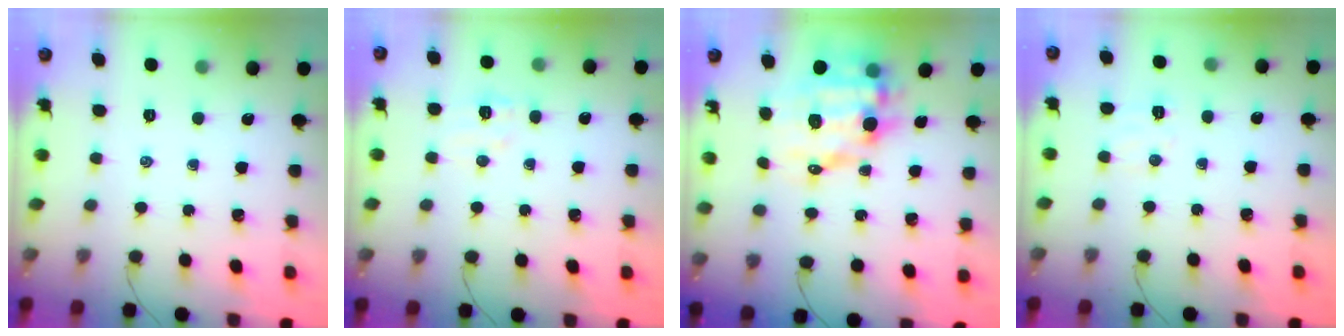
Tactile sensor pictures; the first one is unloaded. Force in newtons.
{"total": 5.7, "press": 5.5, "slide": 1.4}
{"total": 11.8, "press": 11.5, "slide": 2.9}
{"total": 5.2, "press": 5.0, "slide": 1.2}